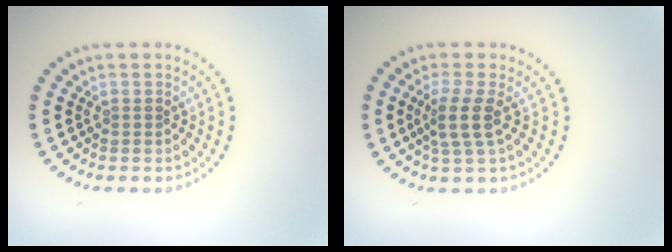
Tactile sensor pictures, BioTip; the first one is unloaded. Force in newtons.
{"total": 2.6, "press": 2.1, "slide": 1.6}